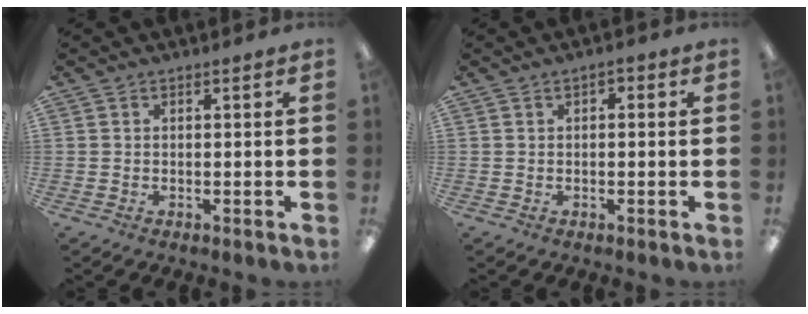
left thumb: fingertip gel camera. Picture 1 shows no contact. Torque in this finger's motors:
{"motor_torque": [-0.16, -0.03, -0.07, 0.50, -0.02]}